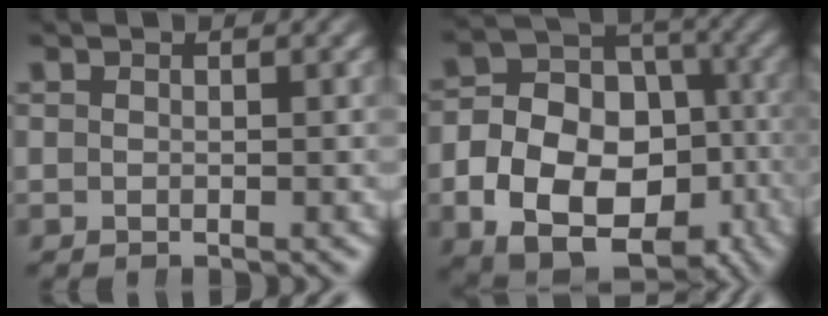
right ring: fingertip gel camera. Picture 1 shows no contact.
{"total": 16.4, "force": [-5.0, 12.6, 9.2], "torque": [-0.182, -0.056, -0.073]}